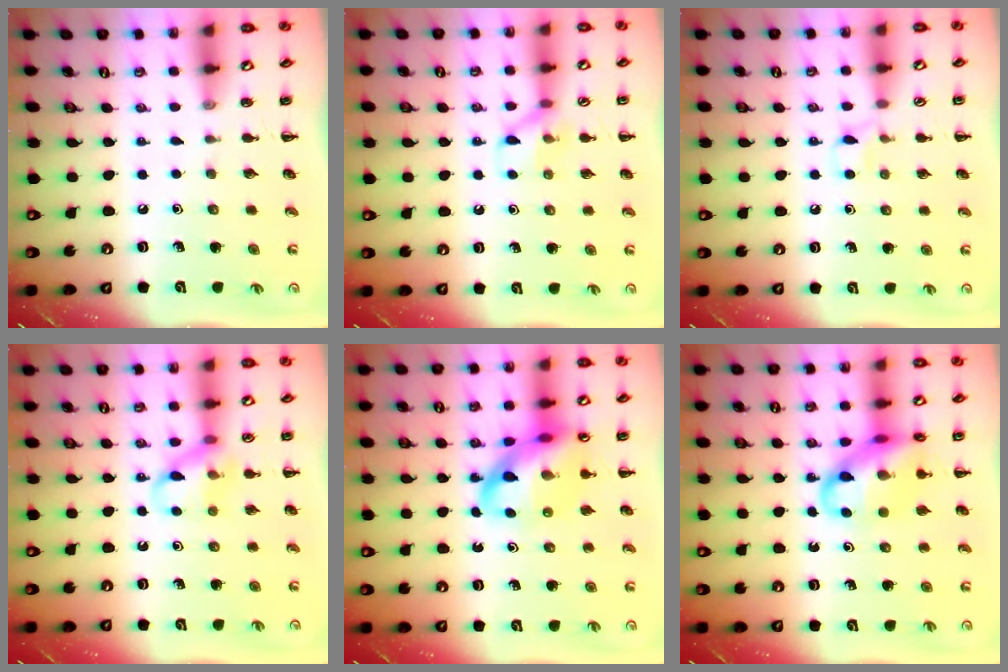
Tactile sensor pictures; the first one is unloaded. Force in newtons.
{"total": 7.7, "press": 7.7, "slide": 0.6}
{"total": 4.0, "press": 3.7, "slide": 1.5}
{"total": 10.5, "press": 10.4, "slide": 1.0}
{"total": 16.4, "press": 16.1, "slide": 3.1}
{"total": 15.7, "press": 15.5, "slide": 2.6}